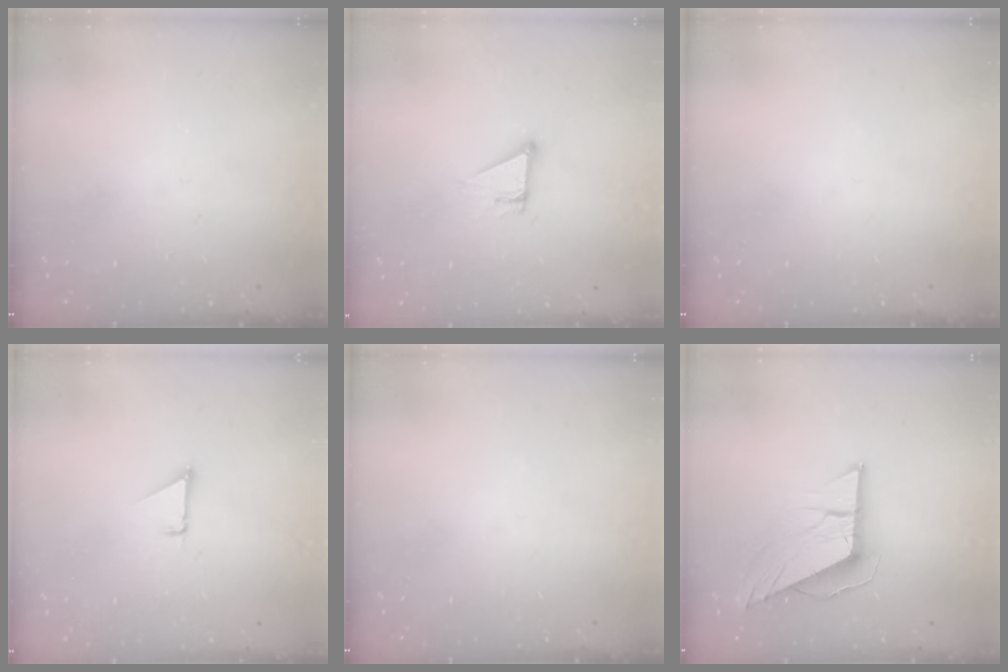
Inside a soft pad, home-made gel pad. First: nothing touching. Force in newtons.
{"total": 3.8, "press": 3.8, "slide": 0.4}
{"total": 0.0}
{"total": 1.3, "press": 1.3, "slide": 0.1}
{"total": 0.0}
{"total": 9.6, "press": 9.6, "slide": 0.5}